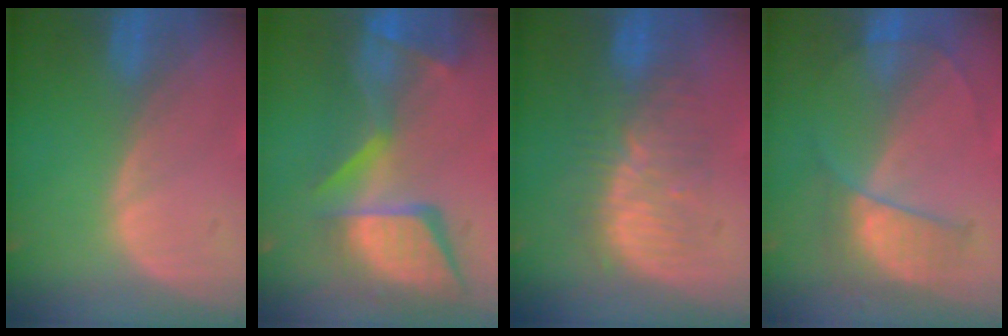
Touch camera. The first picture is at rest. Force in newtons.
{"total": 14.0, "press": 11.3, "slide": 8.2}
{"total": 8.1, "press": 7.4, "slide": 3.3}
{"total": 6.3, "press": 5.6, "slide": 2.8}